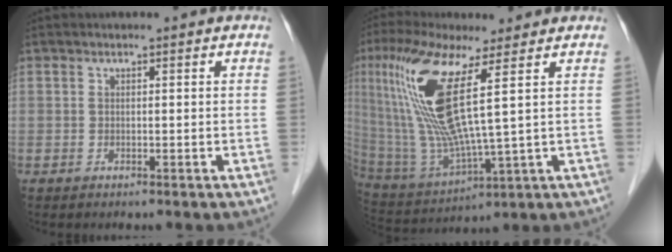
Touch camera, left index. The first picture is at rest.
{"total": 14.6, "force": [4.7, 1.1, 13.7], "torque": [-0.313, -0.007, 0.095]}